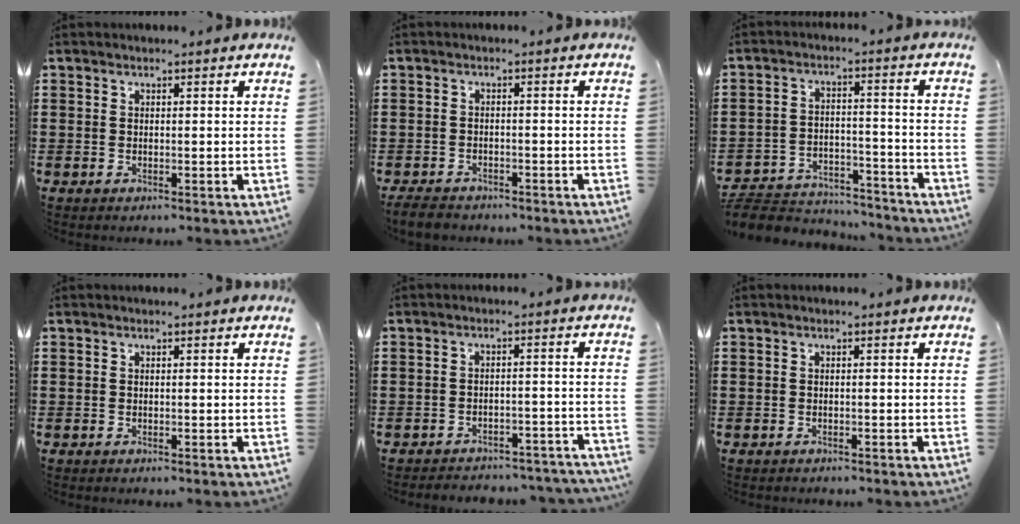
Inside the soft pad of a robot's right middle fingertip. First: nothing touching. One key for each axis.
{"total": 2.7, "fx": -2.6, "fy": 0.8, "fz": 0.4, "tx": -0.017, "ty": 0.000, "tz": -0.057}
{"total": 6.7, "fx": -6.5, "fy": 1.3, "fz": 1.1, "tx": -0.023, "ty": 0.016, "tz": -0.130}
{"total": 0.0}
{"total": 3.2, "fx": -3.2, "fy": 0.4, "fz": 0.0, "tx": -0.004, "ty": 0.002, "tz": -0.070}
{"total": 0.6, "fx": -0.6, "fy": 0.1, "fz": 0.0, "tx": -0.001, "ty": 0.002, "tz": -0.013}